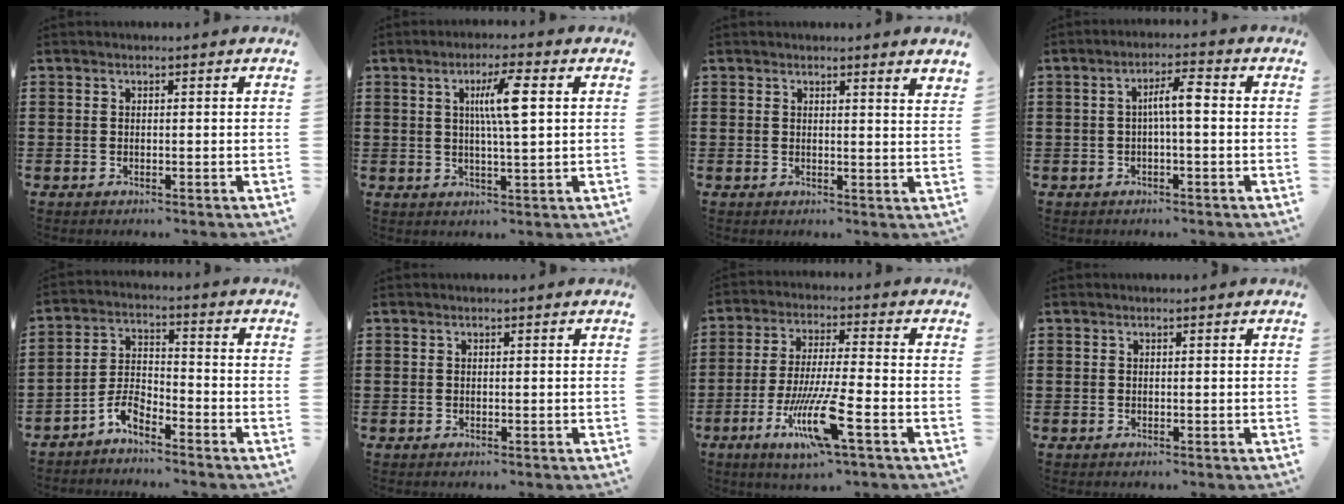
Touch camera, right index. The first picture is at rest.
{"total": 6.5, "force": [1.7, 0.7, 6.3], "torque": [-0.116, 0.002, 0.020]}
{"total": 1.4, "force": [1.3, -0.1, 0.3], "torque": [-0.009, 0.000, 0.027]}
{"total": 4.2, "force": [-0.2, 0.7, 4.1], "torque": [-0.077, 0.010, -0.007]}
{"total": 4.4, "force": [-3.9, 1.3, 1.7], "torque": [-0.046, 0.006, -0.082]}
{"total": 0.0}
{"total": 11.4, "force": [-5.2, 1.3, 10.0], "torque": [-0.207, -0.010, -0.100]}
{"total": 0.0}